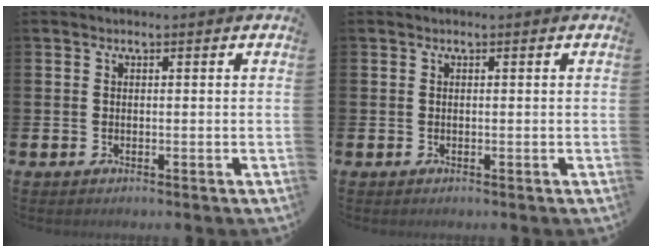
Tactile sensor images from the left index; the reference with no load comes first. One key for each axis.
{"total": 0.0}